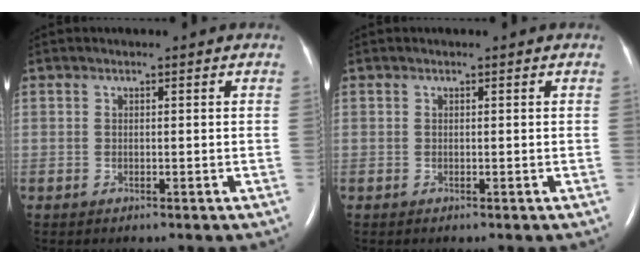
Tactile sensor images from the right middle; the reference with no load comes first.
{"total": 0.0}